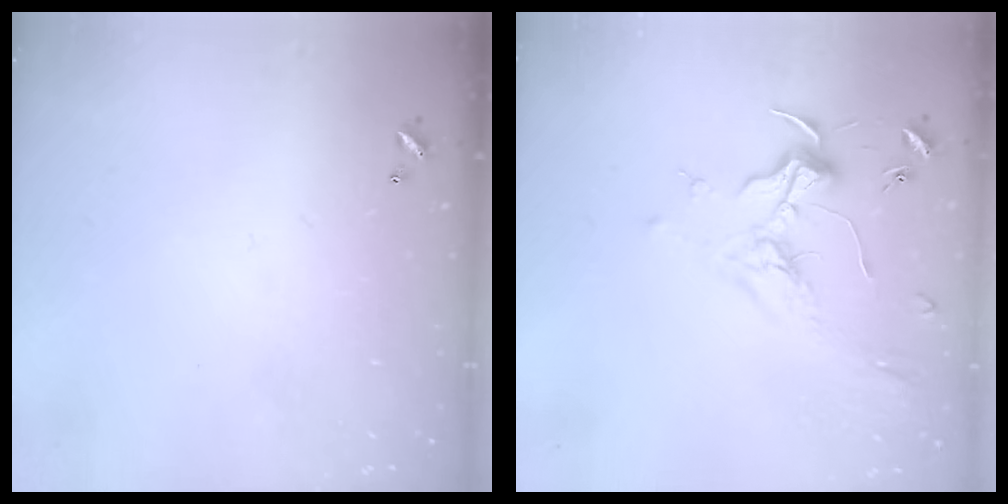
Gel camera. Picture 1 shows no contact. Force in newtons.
{"total": 1.7, "press": 1.5, "slide": 0.8}